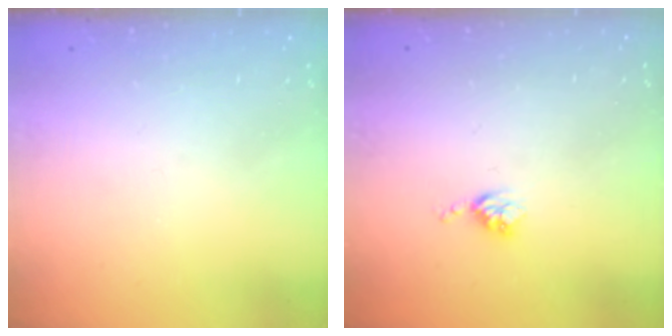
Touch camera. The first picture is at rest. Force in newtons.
{"total": 3.6, "press": 3.6, "slide": 0.6}